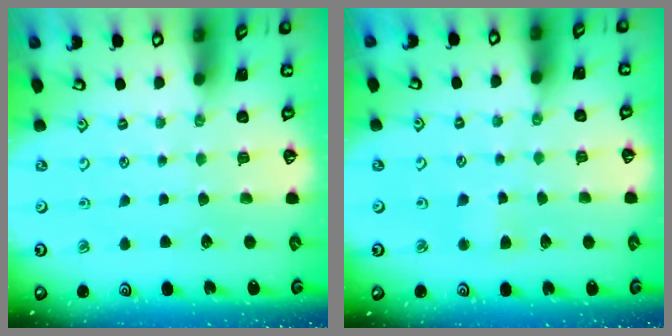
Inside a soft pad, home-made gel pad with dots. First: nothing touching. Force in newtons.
{"total": 2.4, "press": 2.3, "slide": 0.5}